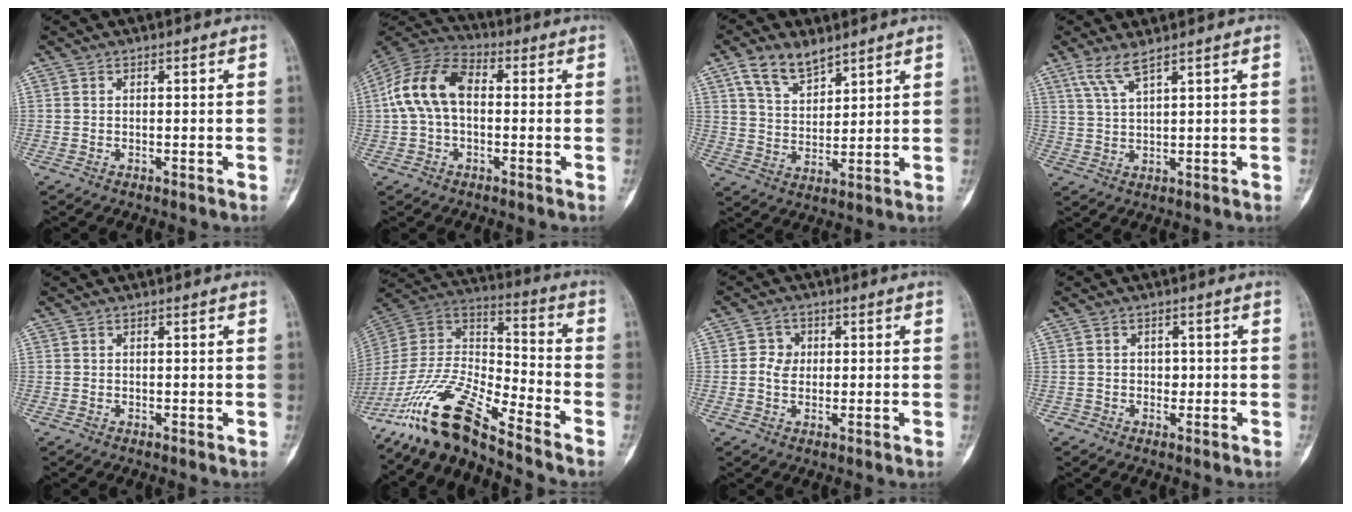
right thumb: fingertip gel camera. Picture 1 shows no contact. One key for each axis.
{"total": 12.4, "fx": 0.6, "fy": 7.7, "fz": 9.6, "tx": -0.190, "ty": 0.037, "tz": 0.000}
{"total": 8.4, "fx": 5.7, "fy": 4.2, "fz": 4.5, "tx": -0.066, "ty": -0.030, "tz": 0.113}
{"total": 4.5, "fx": 3.2, "fy": 0.6, "fz": 3.2, "tx": -0.075, "ty": -0.011, "tz": 0.073}
{"total": 0.0}
{"total": 17.5, "fx": -13.9, "fy": 3.4, "fz": 10.0, "tx": -0.195, "ty": 0.075, "tz": -0.269}
{"total": 3.5, "fx": 0.1, "fy": 3.0, "fz": 1.7, "tx": -0.014, "ty": 0.006, "tz": -0.004}
{"total": 1.9, "fx": -0.4, "fy": 1.7, "fz": 0.5, "tx": 0.008, "ty": 0.008, "tz": -0.009}